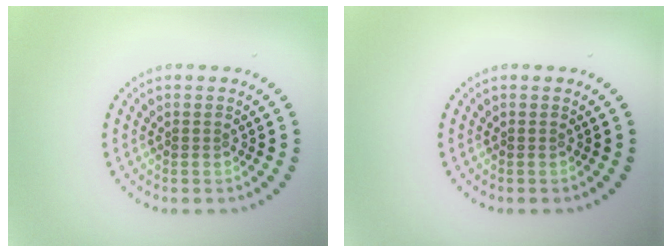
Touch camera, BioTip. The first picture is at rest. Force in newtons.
{"total": 0.0}